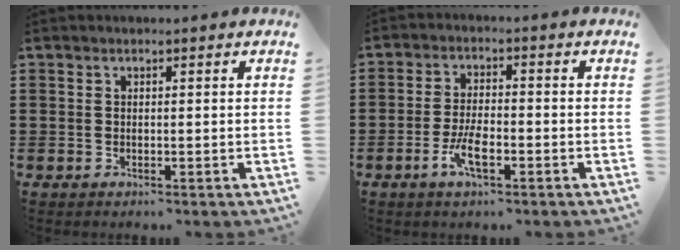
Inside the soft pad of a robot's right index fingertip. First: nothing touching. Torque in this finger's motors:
{"motor_torque": [1.11, 1.03, 0.30, 0.07]}